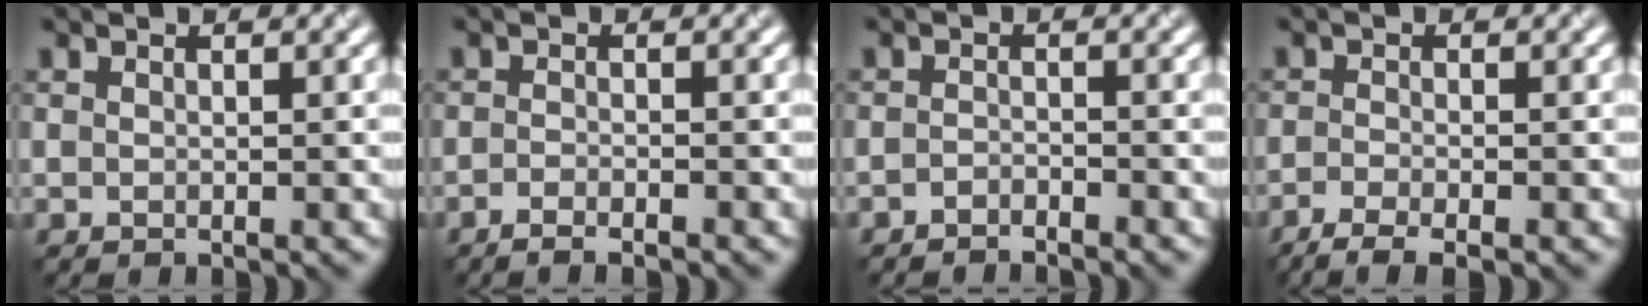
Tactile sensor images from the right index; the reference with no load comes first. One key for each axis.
{"total": 2.0, "fx": -1.7, "fy": 0.2, "fz": 1.1, "tx": -0.026, "ty": 0.005, "tz": -0.030}
{"total": 1.4, "fx": -1.3, "fy": -0.2, "fz": -0.4, "tx": 0.000, "ty": 0.001, "tz": -0.024}
{"total": 3.7, "fx": -2.9, "fy": 0.6, "fz": 2.3, "tx": -0.047, "ty": -0.004, "tz": -0.054}